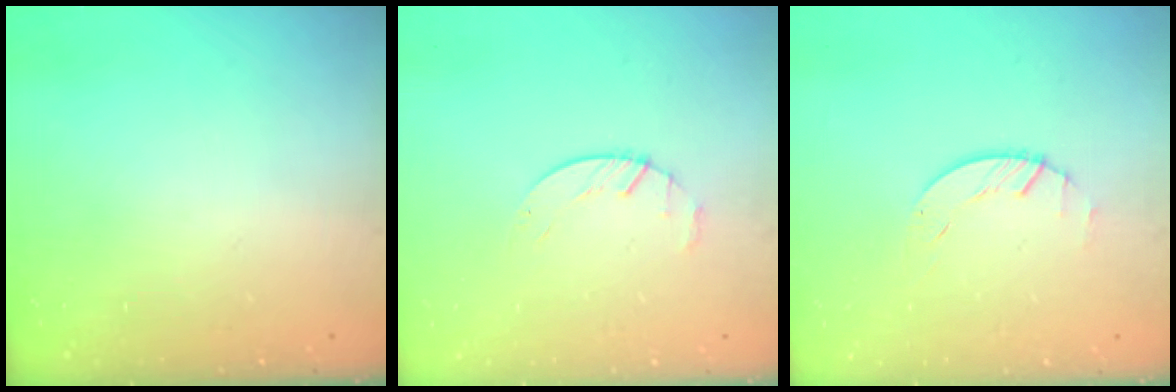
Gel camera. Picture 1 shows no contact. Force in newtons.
{"total": 2.2, "press": 2.2, "slide": 0.4}
{"total": 1.7, "press": 1.7, "slide": 0.1}